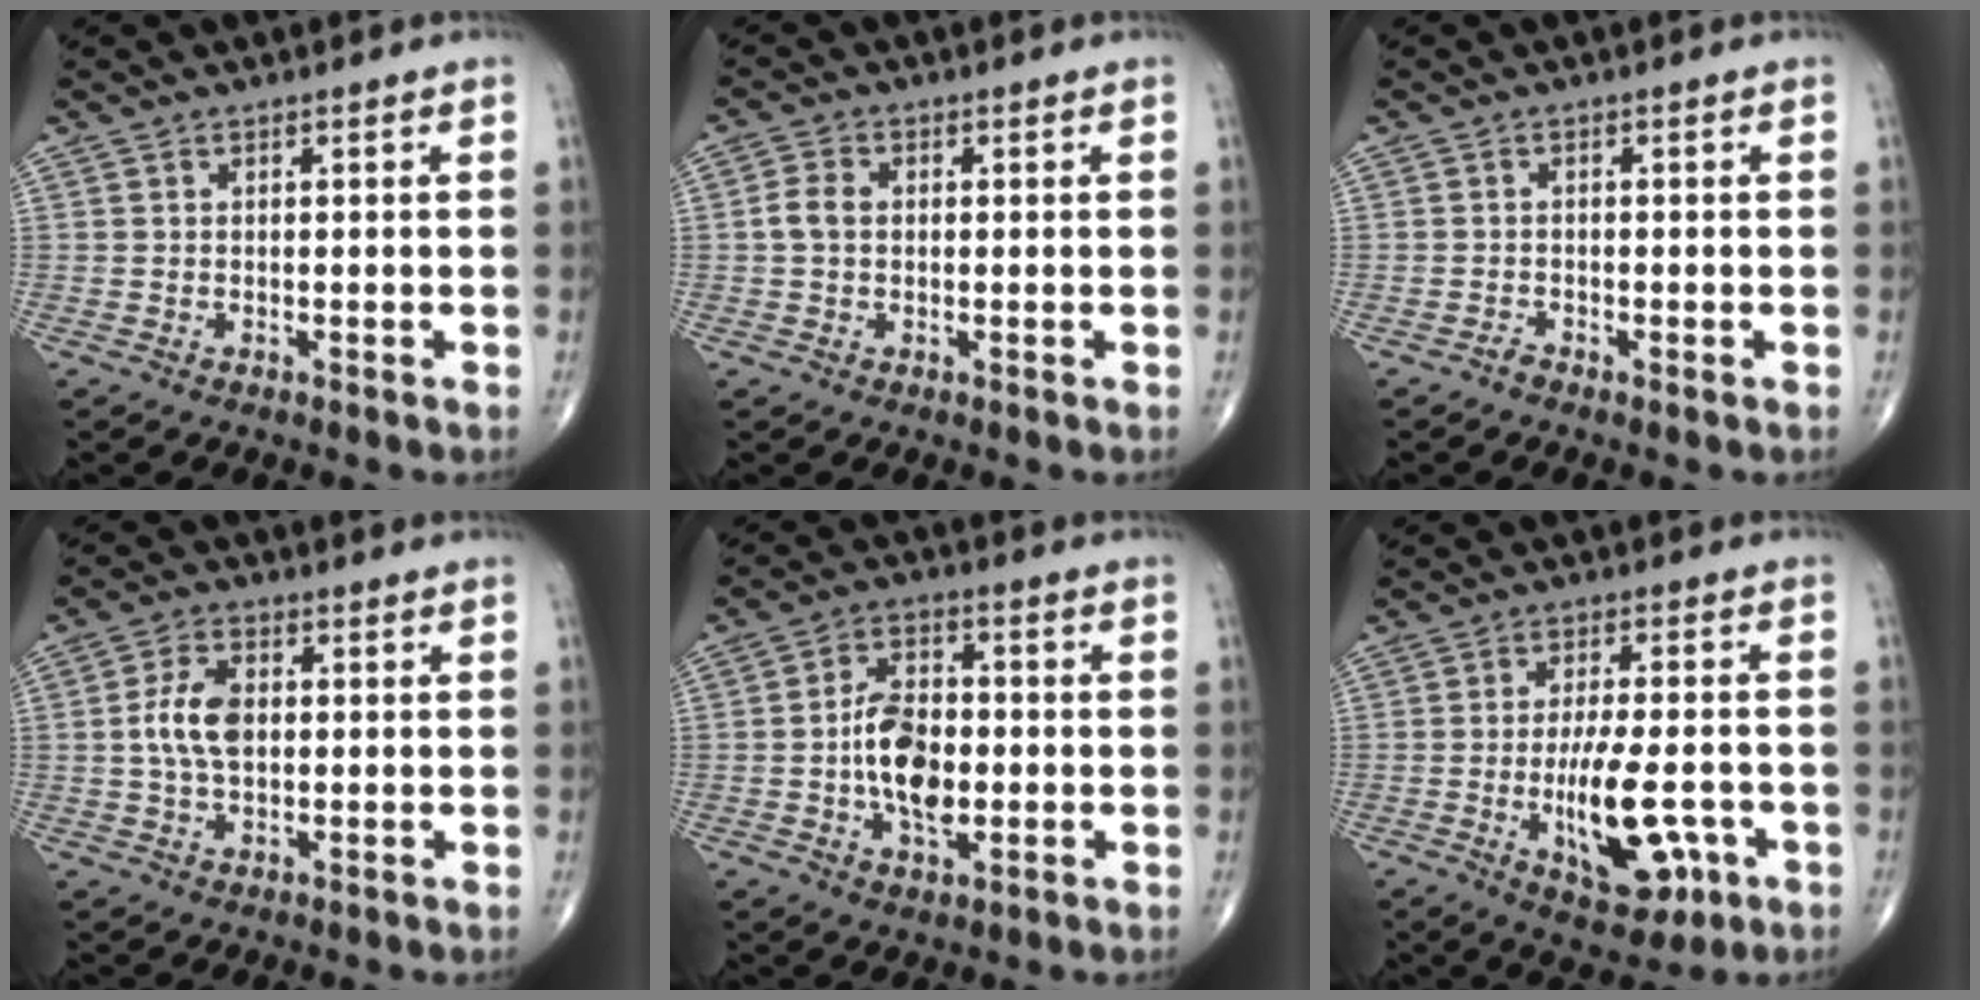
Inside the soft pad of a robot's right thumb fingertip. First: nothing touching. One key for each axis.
{"total": 3.3, "fx": 0.0, "fy": 2.4, "fz": 2.2, "tx": -0.045, "ty": 0.009, "tz": -0.006}
{"total": 0.9, "fx": -0.8, "fy": 0.2, "fz": 0.3, "tx": -0.006, "ty": -0.001, "tz": -0.020}
{"total": 7.0, "fx": 0.4, "fy": 4.4, "fz": 5.5, "tx": -0.100, "ty": 0.006, "tz": 0.005}
{"total": 11.2, "fx": -1.4, "fy": 6.4, "fz": 9.0, "tx": -0.141, "ty": 0.014, "tz": -0.029}
{"total": 13.3, "fx": -3.8, "fy": 5.5, "fz": 11.5, "tx": -0.176, "ty": 0.007, "tz": -0.051}